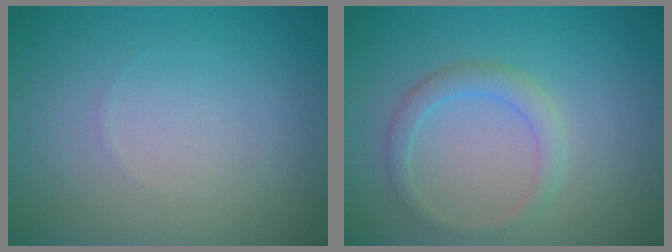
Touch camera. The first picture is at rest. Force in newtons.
{"total": 2.0, "press": 2.0, "slide": 0.3}